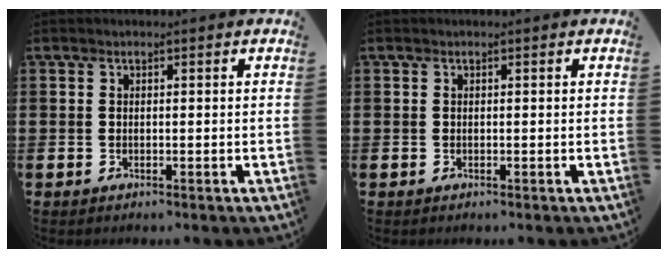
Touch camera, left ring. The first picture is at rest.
{"total": 0.0}